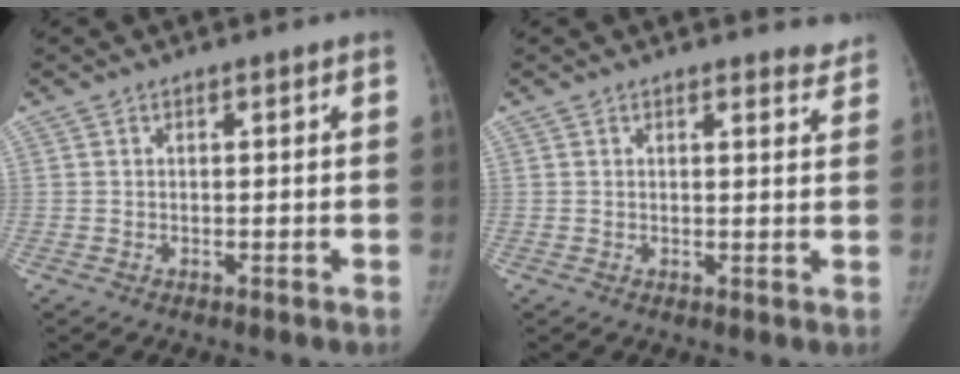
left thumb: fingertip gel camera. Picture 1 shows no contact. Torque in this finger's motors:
{"motor_torque": [0.15, 0.01, 0.63, -0.45, 0.00]}